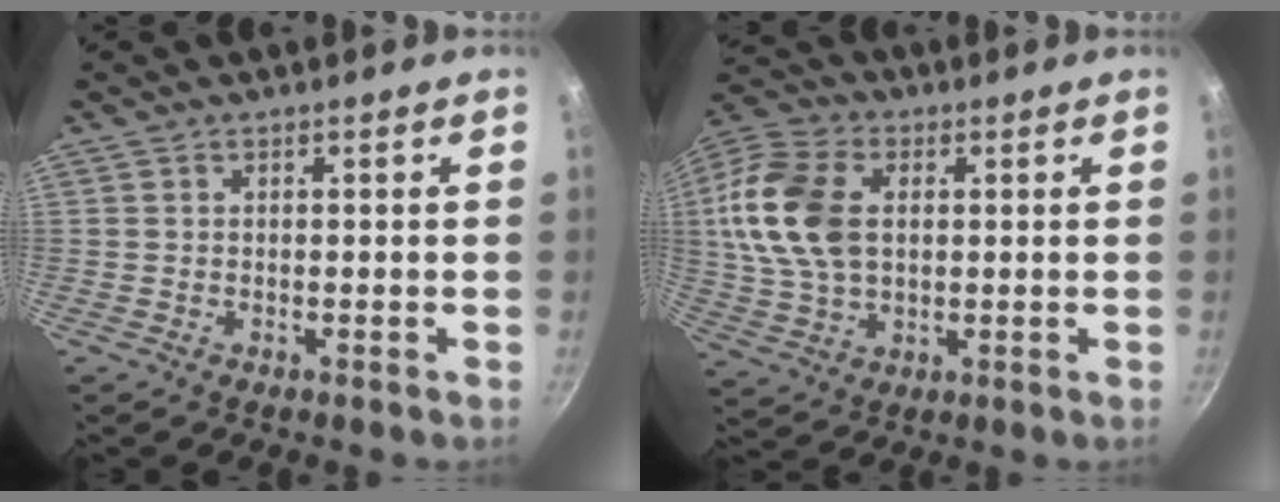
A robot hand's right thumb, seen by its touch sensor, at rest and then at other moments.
{"total": 16.0, "force": [2.2, 10.5, 11.8], "torque": [-0.225, 0.010, 0.038]}